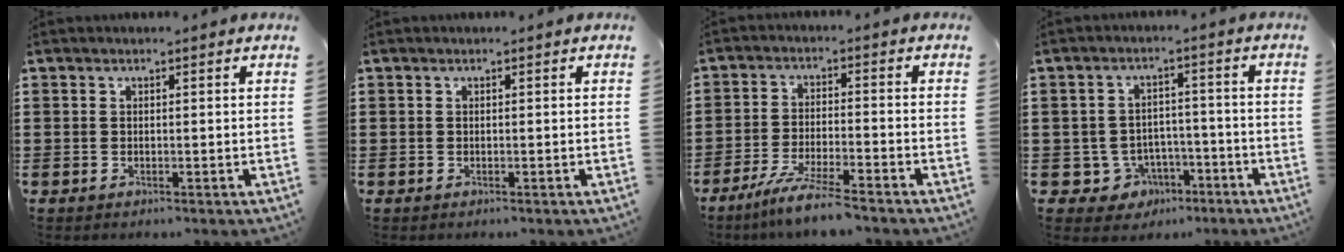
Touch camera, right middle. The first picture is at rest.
{"total": 0.0}
{"total": 6.1, "force": [-5.2, -0.2, 3.3], "torque": [-0.070, -0.016, -0.098]}
{"total": 4.4, "force": [-2.8, 3.2, 1.1], "torque": [-0.036, 0.008, -0.058]}